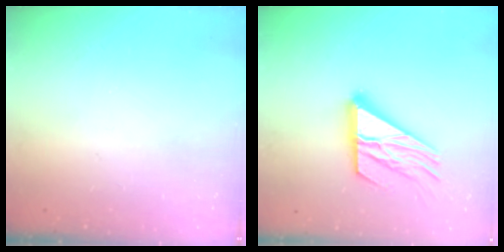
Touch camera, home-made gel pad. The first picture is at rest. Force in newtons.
{"total": 17.2, "press": 17.1, "slide": 1.8}